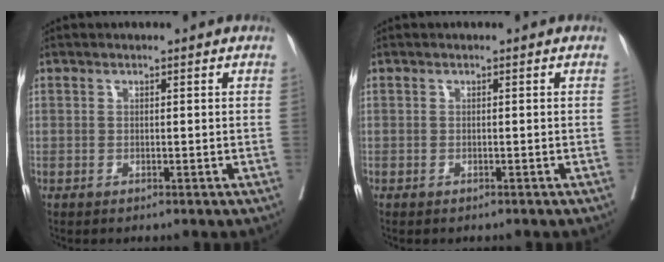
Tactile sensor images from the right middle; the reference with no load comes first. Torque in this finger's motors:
{"motor_torque": [0.12, -0.32, -0.03, 0.02]}